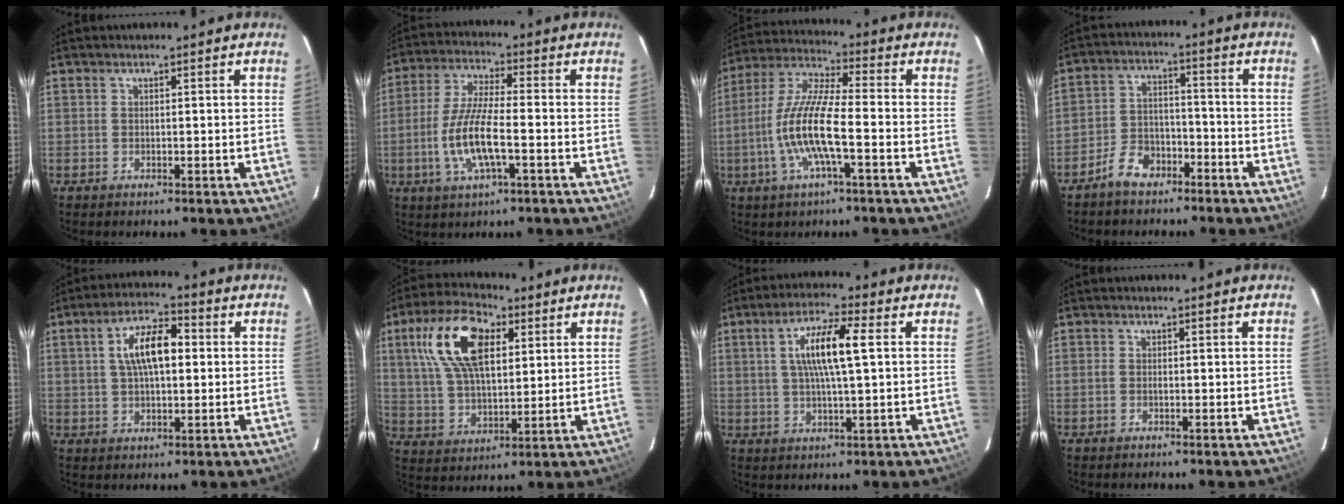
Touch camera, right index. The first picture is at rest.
{"total": 11.0, "force": [-3.2, 2.7, 10.2], "torque": [-0.212, -0.006, -0.061]}
{"total": 12.7, "force": [-3.7, 2.1, 12.0], "torque": [-0.248, -0.003, -0.072]}
{"total": 7.6, "force": [-5.6, 4.3, 2.8], "torque": [-0.073, 0.026, -0.091]}
{"total": 9.5, "force": [1.5, 4.1, 8.4], "torque": [-0.152, 0.020, 0.026]}
{"total": 15.9, "force": [6.0, 8.0, 12.4], "torque": [-0.240, 0.029, 0.111]}
{"total": 9.4, "force": [1.8, 1.6, 9.1], "torque": [-0.169, 0.009, 0.032]}
{"total": 0.8, "force": [-0.2, 0.2, 0.7], "torque": [-0.015, 0.001, -0.006]}